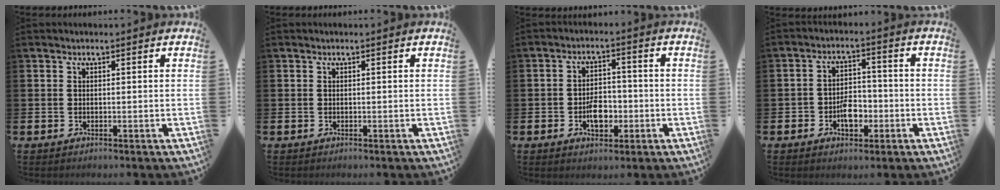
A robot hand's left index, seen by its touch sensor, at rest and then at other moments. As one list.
[{"total": 0.0}, {"total": 4.6, "force": [-1.4, 2.9, 3.3], "torque": [-0.052, 0.004, -0.028]}, {"total": 4.4, "force": [-1.6, 2.8, 2.9], "torque": [-0.046, 0.005, -0.033]}]